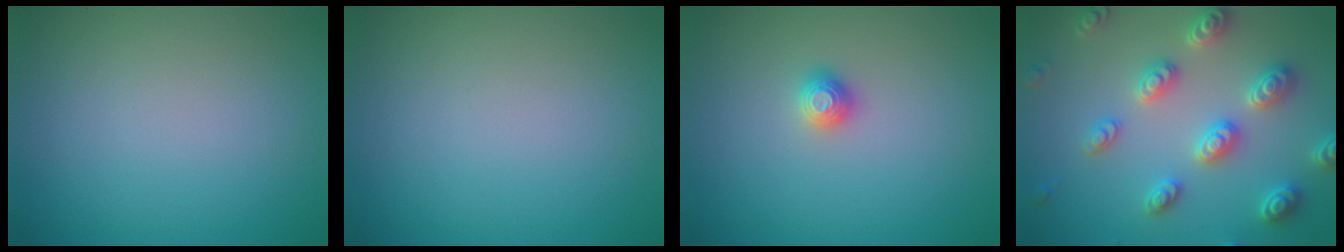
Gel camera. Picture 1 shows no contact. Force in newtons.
{"total": 0.0}
{"total": 1.2, "press": 1.2, "slide": 0.2}
{"total": 4.5, "press": 4.4, "slide": 1.2}